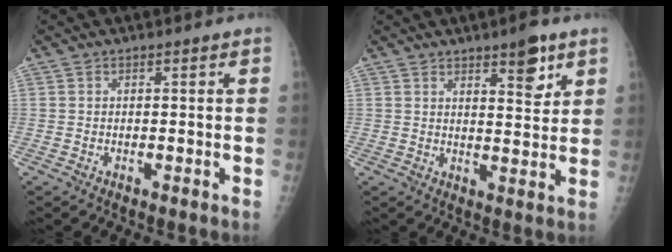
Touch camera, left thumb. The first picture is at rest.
{"total": 6.7, "force": [4.1, 2.2, 4.9], "torque": [-0.052, -0.026, 0.056]}